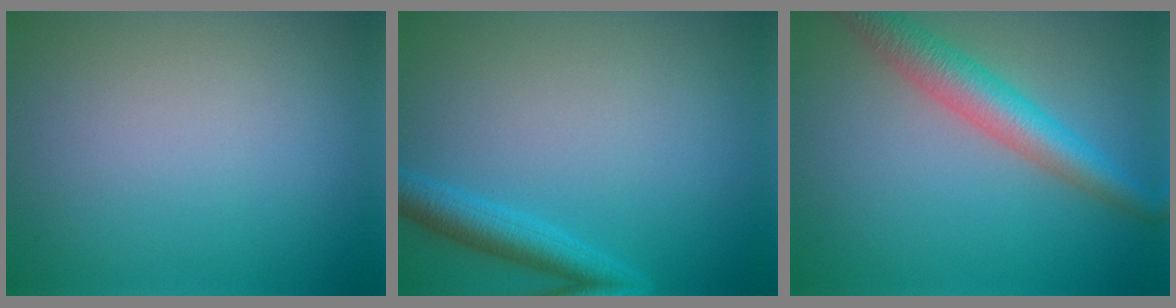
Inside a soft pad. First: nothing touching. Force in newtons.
{"total": 3.1, "press": 3.1, "slide": 0.2}
{"total": 4.9, "press": 4.9, "slide": 0.2}